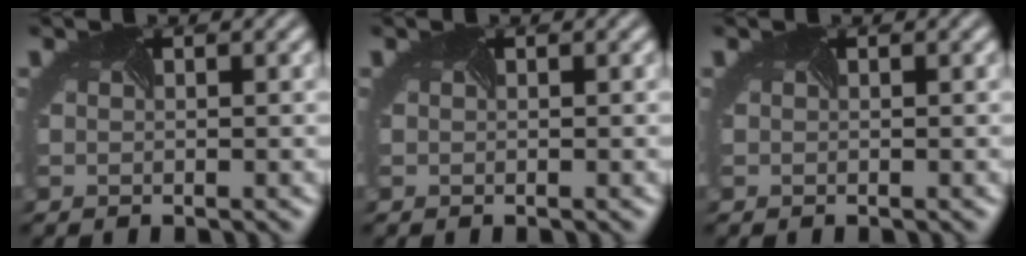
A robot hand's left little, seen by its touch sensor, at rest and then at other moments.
{"total": 0.0}
{"total": 0.0}